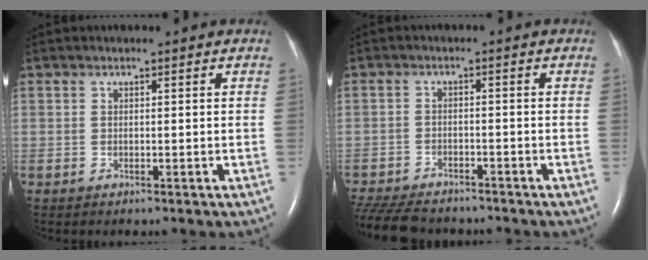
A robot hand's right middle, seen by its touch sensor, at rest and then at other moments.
{"total": 12.1, "force": [-10.5, 3.7, 4.8], "torque": [-0.110, -0.016, -0.158]}